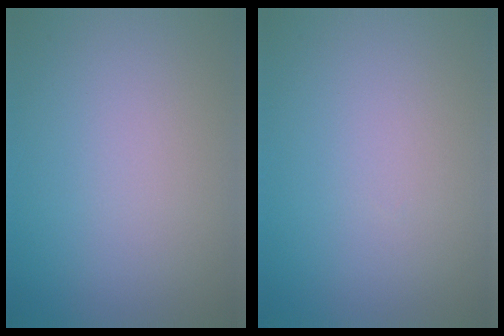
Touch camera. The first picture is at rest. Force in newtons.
{"total": 0.0}